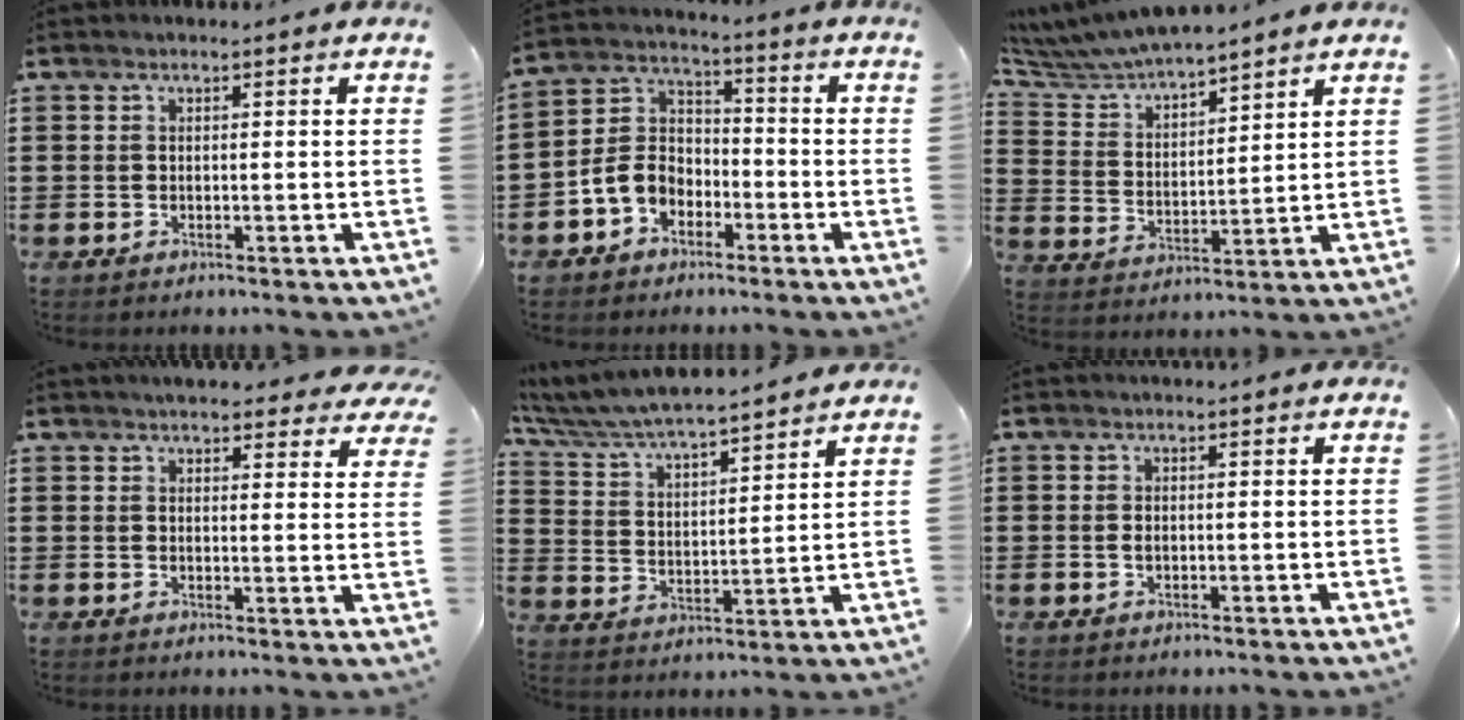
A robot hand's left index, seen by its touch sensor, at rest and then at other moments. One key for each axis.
{"total": 6.2, "fx": -3.2, "fy": 4.8, "fz": 2.3, "tx": -0.078, "ty": 0.006, "tz": -0.070}
{"total": 5.6, "fx": 5.5, "fy": 0.4, "fz": 0.8, "tx": -0.047, "ty": -0.035, "tz": 0.093}
{"total": 4.0, "fx": 3.7, "fy": 0.7, "fz": 1.2, "tx": -0.027, "ty": -0.009, "tz": 0.067}
{"total": 5.9, "fx": 5.7, "fy": 0.3, "fz": 1.6, "tx": -0.058, "ty": -0.036, "tz": 0.095}
{"total": 0.8, "fx": -0.1, "fy": 0.5, "fz": 0.7, "tx": -0.016, "ty": 0.001, "tz": -0.002}